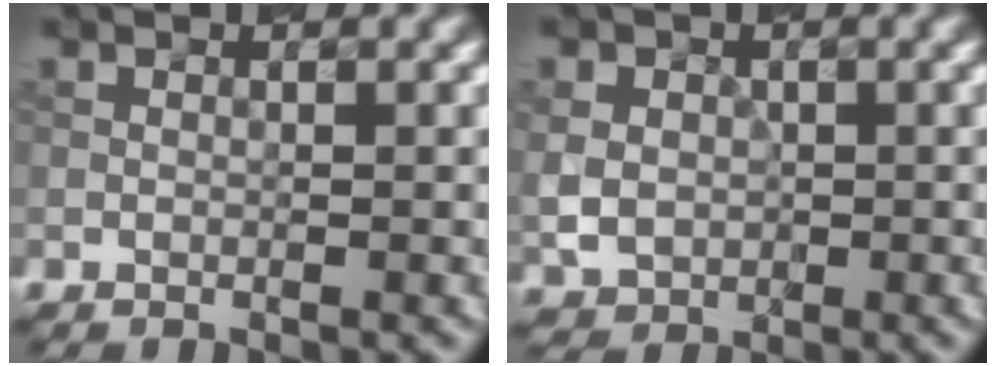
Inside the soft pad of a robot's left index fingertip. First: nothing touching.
{"total": 3.6, "force": [0.2, 3.1, 1.7], "torque": [-0.040, 0.002, -0.001]}